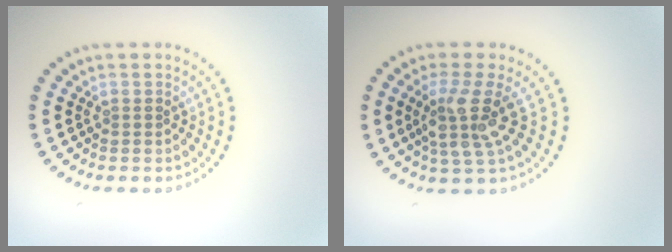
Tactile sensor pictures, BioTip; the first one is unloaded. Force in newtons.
{"total": 3.8, "press": 2.9, "slide": 2.5}